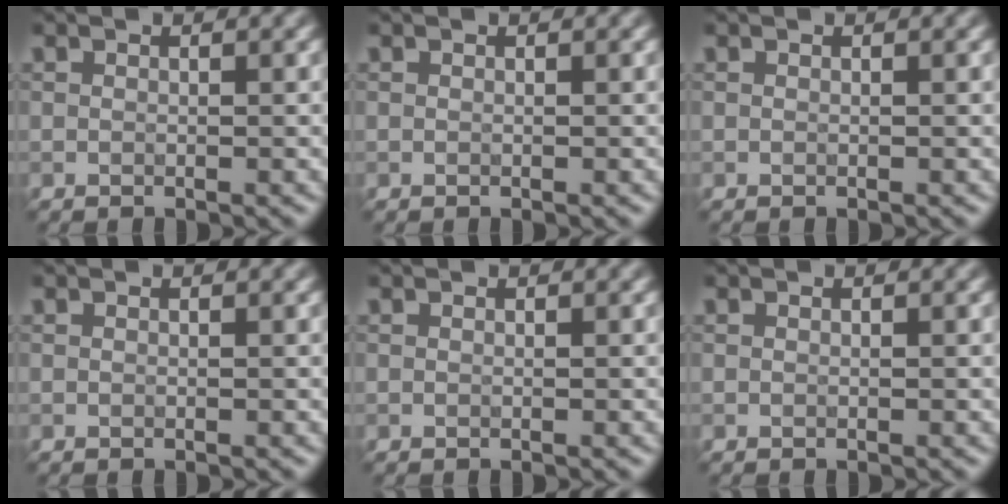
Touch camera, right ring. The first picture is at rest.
{"total": 0.0}
{"total": 0.0}
{"total": 0.0}
{"total": 0.0}
{"total": 0.0}